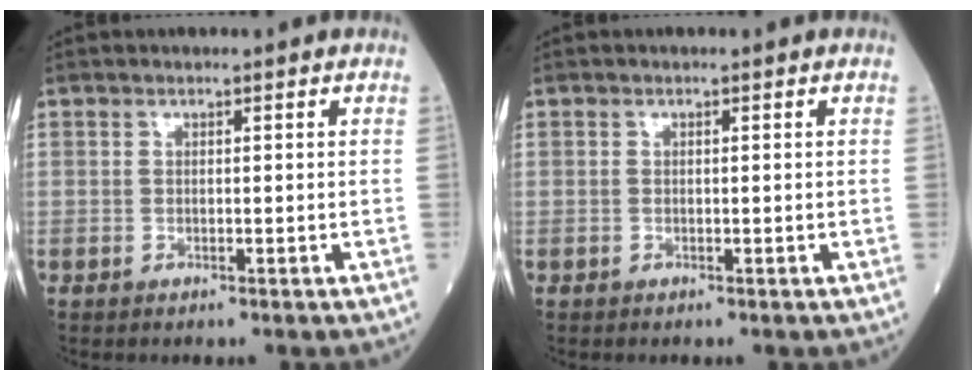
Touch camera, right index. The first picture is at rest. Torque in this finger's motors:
{"motor_torque": [0.02, -0.05, -0.09, -0.01]}